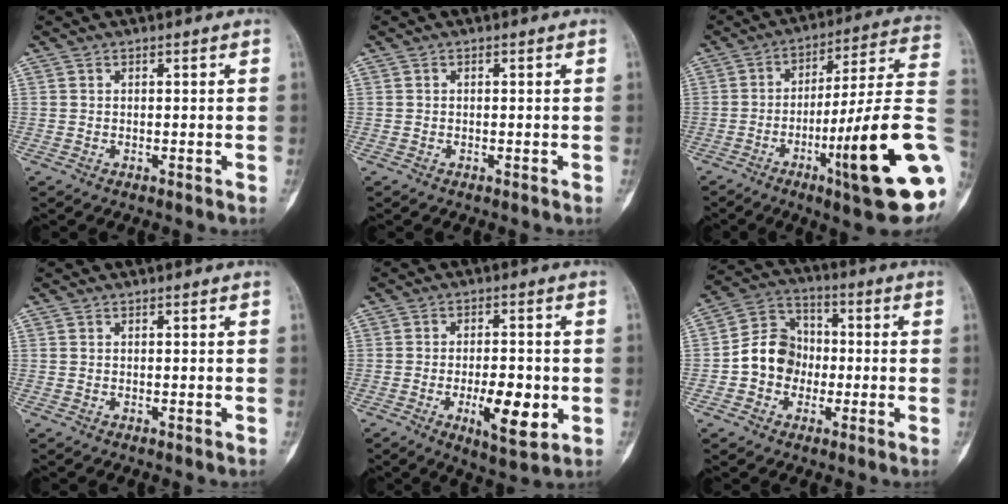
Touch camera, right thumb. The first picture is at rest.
{"total": 0.0}
{"total": 23.6, "force": [-6.4, 2.7, 22.6], "torque": [-0.287, 0.014, -0.093]}
{"total": 0.0}
{"total": 10.0, "force": [-2.3, 3.8, 8.9], "torque": [-0.131, -0.003, -0.031]}
{"total": 10.2, "force": [-1.6, 8.8, 4.8], "torque": [-0.058, 0.037, -0.042]}